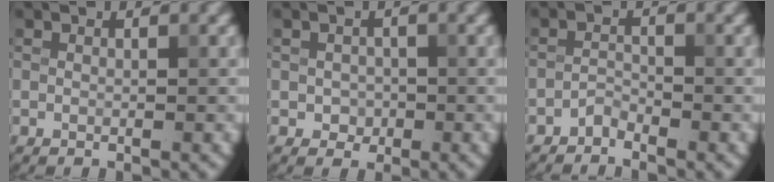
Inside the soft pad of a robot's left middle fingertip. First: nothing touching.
{"total": 1.5, "force": [-0.3, 1.3, 0.6], "torque": [-0.009, -0.004, -0.007]}
{"total": 1.2, "force": [-1.2, 0.3, 0.2], "torque": [-0.003, 0.006, -0.025]}